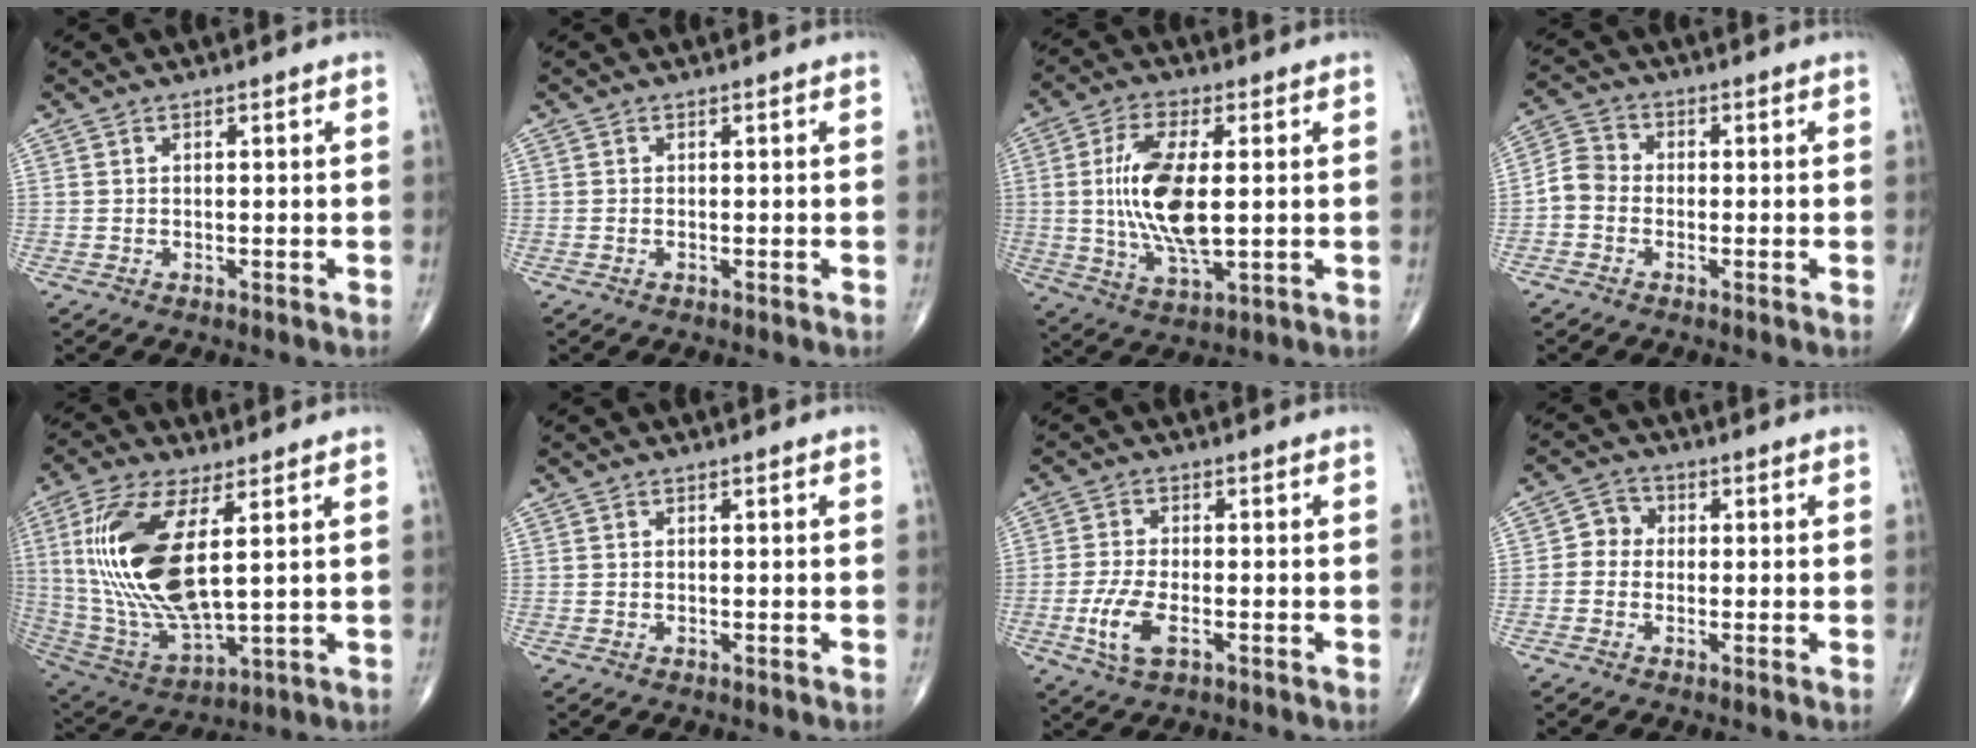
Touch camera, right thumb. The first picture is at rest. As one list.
[{"total": 0.0}, {"total": 13.7, "force": [0.7, 5.4, 12.6], "torque": [-0.250, -0.017, 0.015]}, {"total": 4.6, "force": [-1.3, 3.8, 2.2], "torque": [-0.031, 0.014, -0.042]}, {"total": 20.2, "force": [4.1, 7.8, 18.2], "torque": [-0.386, -0.031, 0.086]}, {"total": 0.0}, {"total": 6.5, "force": [-2.3, 2.9, 5.4], "torque": [-0.120, 0.004, -0.041]}, {"total": 3.7, "force": [-0.3, 3.3, 1.6], "torque": [-0.006, 0.011, -0.020]}]